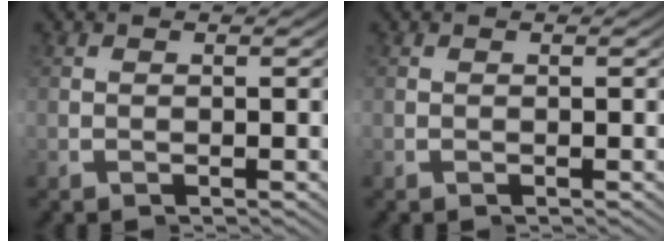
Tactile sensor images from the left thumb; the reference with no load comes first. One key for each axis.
{"total": 0.0}